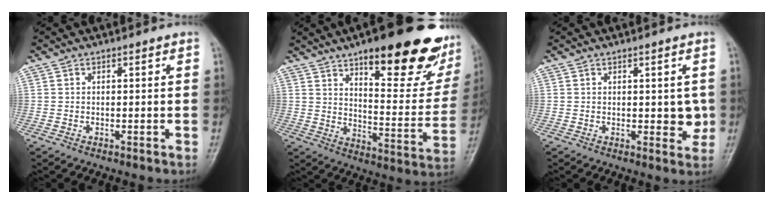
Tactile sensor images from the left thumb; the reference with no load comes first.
{"total": 25.7, "force": [15.6, 8.4, 18.5], "torque": [-0.202, -0.064, 0.218]}
{"total": 4.3, "force": [-0.1, 2.2, 3.7], "torque": [-0.023, -0.004, 0.001]}